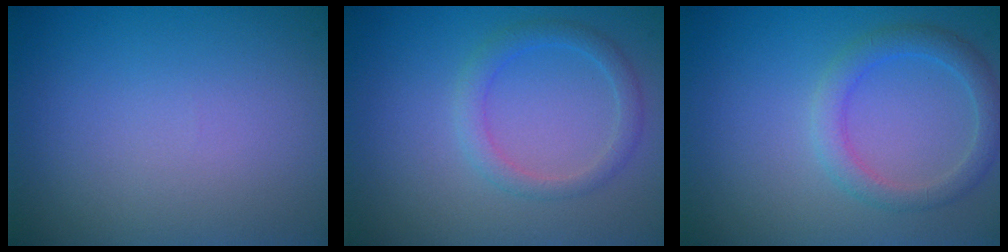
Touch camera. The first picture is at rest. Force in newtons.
{"total": 2.1, "press": 2.1, "slide": 0.1}
{"total": 2.7, "press": 2.7, "slide": 0.2}